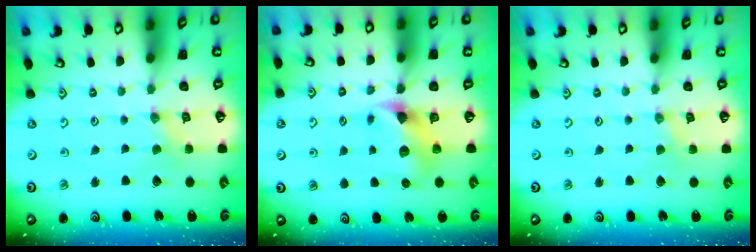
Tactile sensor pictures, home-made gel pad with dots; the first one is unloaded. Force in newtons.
{"total": 8.1, "press": 8.1, "slide": 0.7}
{"total": 1.3, "press": 1.3, "slide": 0.3}